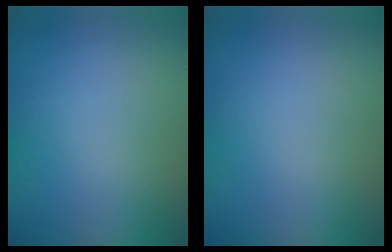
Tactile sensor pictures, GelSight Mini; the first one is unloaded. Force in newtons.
{"total": 0.0}